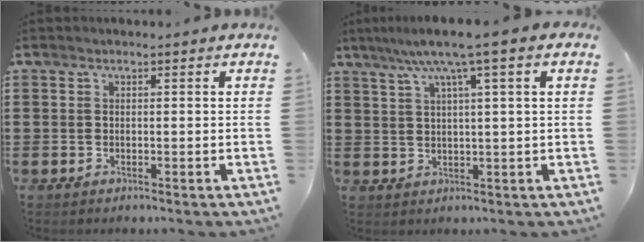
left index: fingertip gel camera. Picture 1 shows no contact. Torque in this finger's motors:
{"motor_torque": [2.14, 0.00, 0.50, 0.21]}